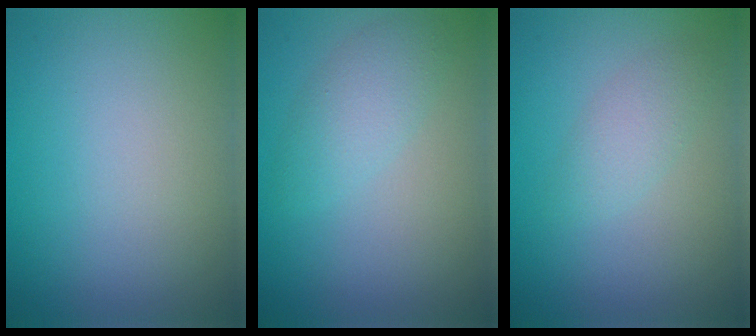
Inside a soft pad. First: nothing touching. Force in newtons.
{"total": 2.5, "press": 2.5, "slide": 0.1}
{"total": 1.9, "press": 1.9, "slide": 0.1}